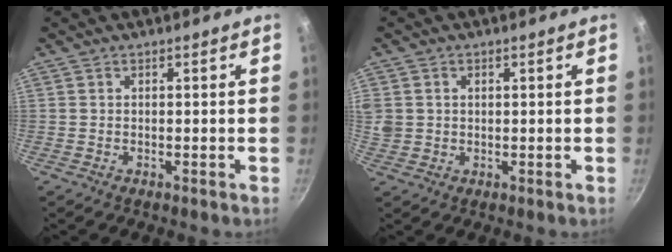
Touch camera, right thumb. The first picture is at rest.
{"total": 5.4, "force": [1.0, 4.6, 2.5], "torque": [-0.049, 0.005, 0.026]}